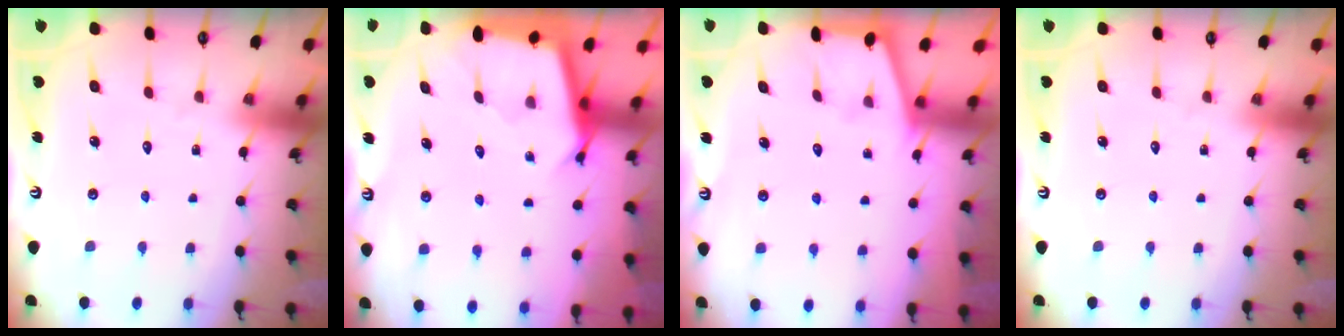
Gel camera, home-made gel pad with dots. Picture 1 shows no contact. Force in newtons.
{"total": 2.8, "press": 2.8, "slide": 0.3}
{"total": 1.3, "press": 1.2, "slide": 0.2}
{"total": 0.0}